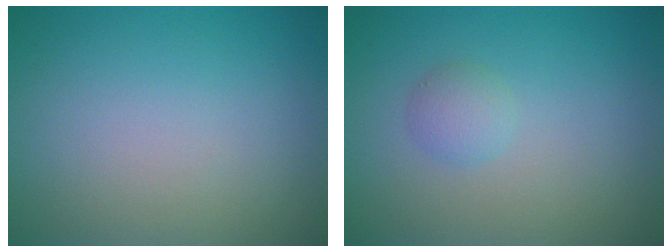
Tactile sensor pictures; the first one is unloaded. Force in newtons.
{"total": 1.4, "press": 1.4, "slide": 0.0}